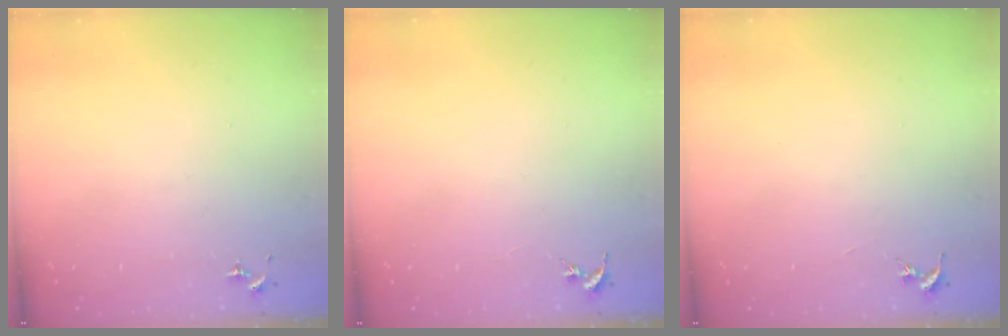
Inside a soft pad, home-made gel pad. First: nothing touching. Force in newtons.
{"total": 0.0}
{"total": 0.0}